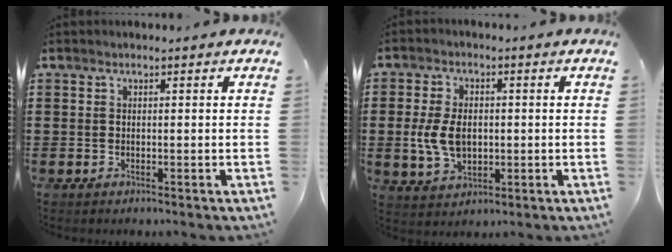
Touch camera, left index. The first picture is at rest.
{"total": 6.8, "force": [-0.2, 4.4, 5.2], "torque": [-0.120, 0.000, -0.011]}